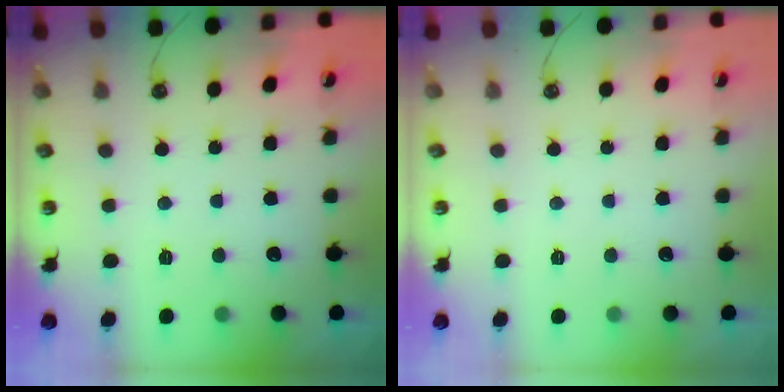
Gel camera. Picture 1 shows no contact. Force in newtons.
{"total": 0.0}